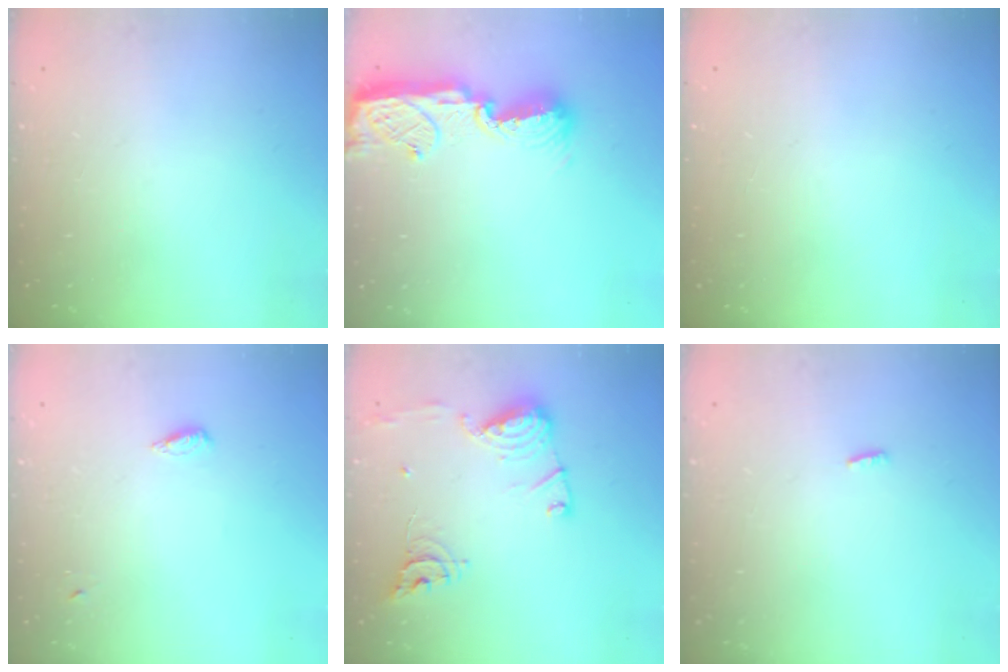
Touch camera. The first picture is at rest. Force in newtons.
{"total": 11.6, "press": 11.5, "slide": 1.1}
{"total": 0.0}
{"total": 3.1, "press": 3.0, "slide": 0.7}
{"total": 15.3, "press": 15.2, "slide": 1.4}
{"total": 2.3, "press": 2.1, "slide": 0.8}